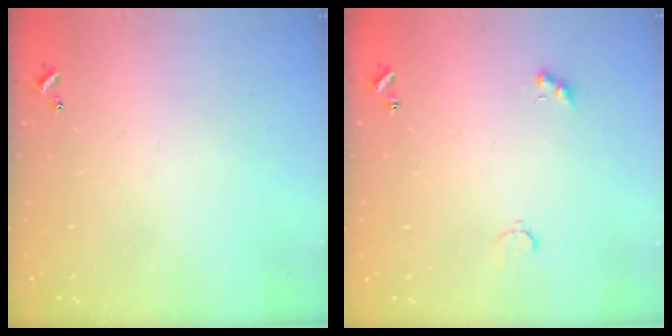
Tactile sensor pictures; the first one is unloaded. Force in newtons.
{"total": 2.3, "press": 2.2, "slide": 0.6}